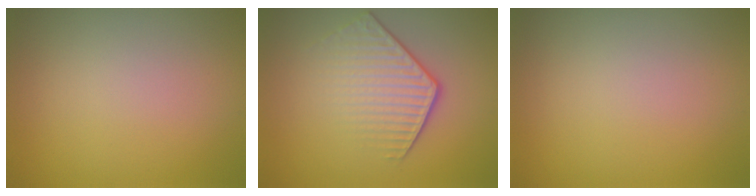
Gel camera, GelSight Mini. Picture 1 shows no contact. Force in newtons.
{"total": 4.4, "press": 2.9, "slide": 3.3}
{"total": 0.0}